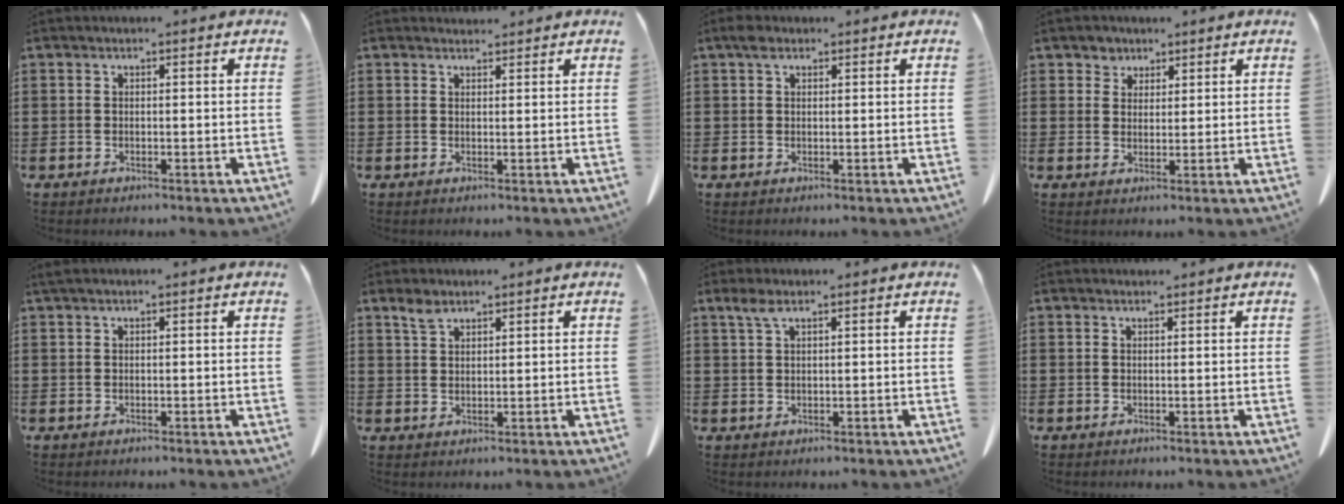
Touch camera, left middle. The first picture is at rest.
{"total": 1.3, "force": [1.3, 0.4, 0.1], "torque": [-0.005, 0.002, 0.025]}
{"total": 1.7, "force": [0.9, 1.0, 1.0], "torque": [-0.016, 0.002, 0.015]}
{"total": 2.8, "force": [2.0, 1.9, 0.1], "torque": [-0.014, 0.010, 0.038]}
{"total": 0.6, "force": [0.3, 0.1, 0.5], "torque": [-0.011, 0.001, 0.005]}
{"total": 2.6, "force": [1.9, 1.1, 1.4], "torque": [-0.033, 0.003, 0.036]}
{"total": 2.3, "force": [1.3, 0.7, 1.8], "torque": [-0.042, 0.005, 0.022]}
{"total": 0.5, "force": [0.5, 0.1, 0.1], "torque": [-0.004, 0.000, 0.011]}